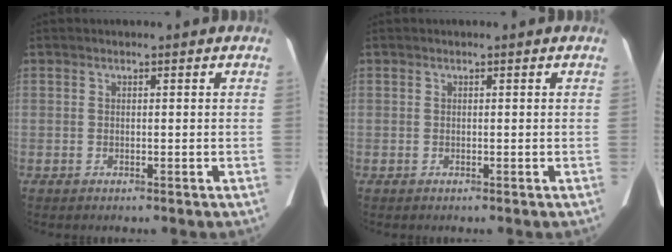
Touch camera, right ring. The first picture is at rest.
{"total": 0.0}